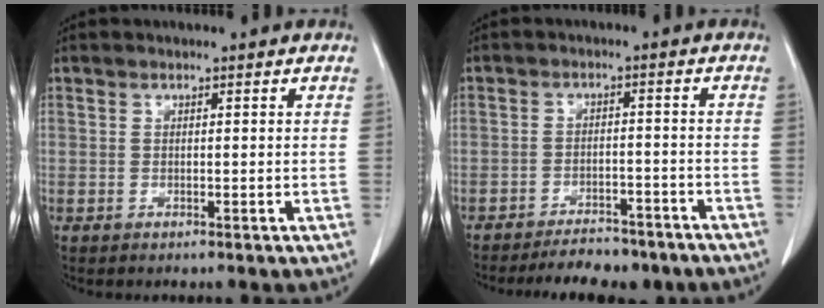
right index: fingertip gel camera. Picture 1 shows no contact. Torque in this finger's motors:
{"motor_torque": [0.74, -1.00, 0.55, 0.14]}